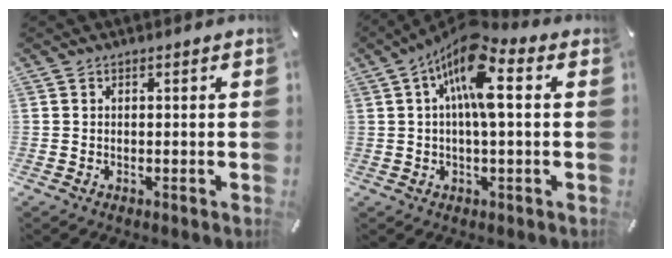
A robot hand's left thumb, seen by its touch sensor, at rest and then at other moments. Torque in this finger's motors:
{"motor_torque": [0.36, 1.45, 1.71, -0.59, 0.22]}